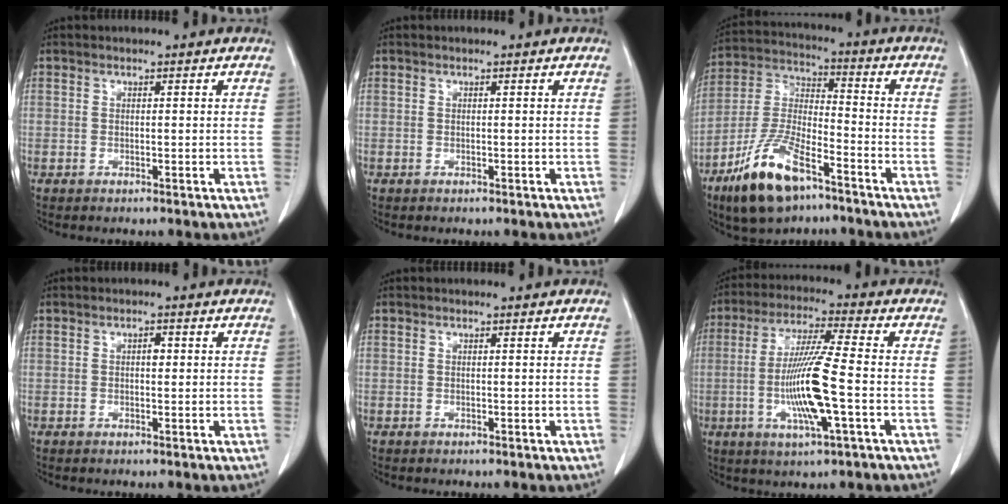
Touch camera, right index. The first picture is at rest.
{"total": 0.0}
{"total": 12.9, "force": [-8.1, 4.0, 9.3], "torque": [-0.196, -0.017, -0.149]}
{"total": 1.1, "force": [0.1, 0.6, 0.9], "torque": [-0.013, 0.003, 0.001]}
{"total": 0.0}
{"total": 11.9, "force": [-2.4, 0.2, 11.7], "torque": [-0.230, -0.009, -0.050]}